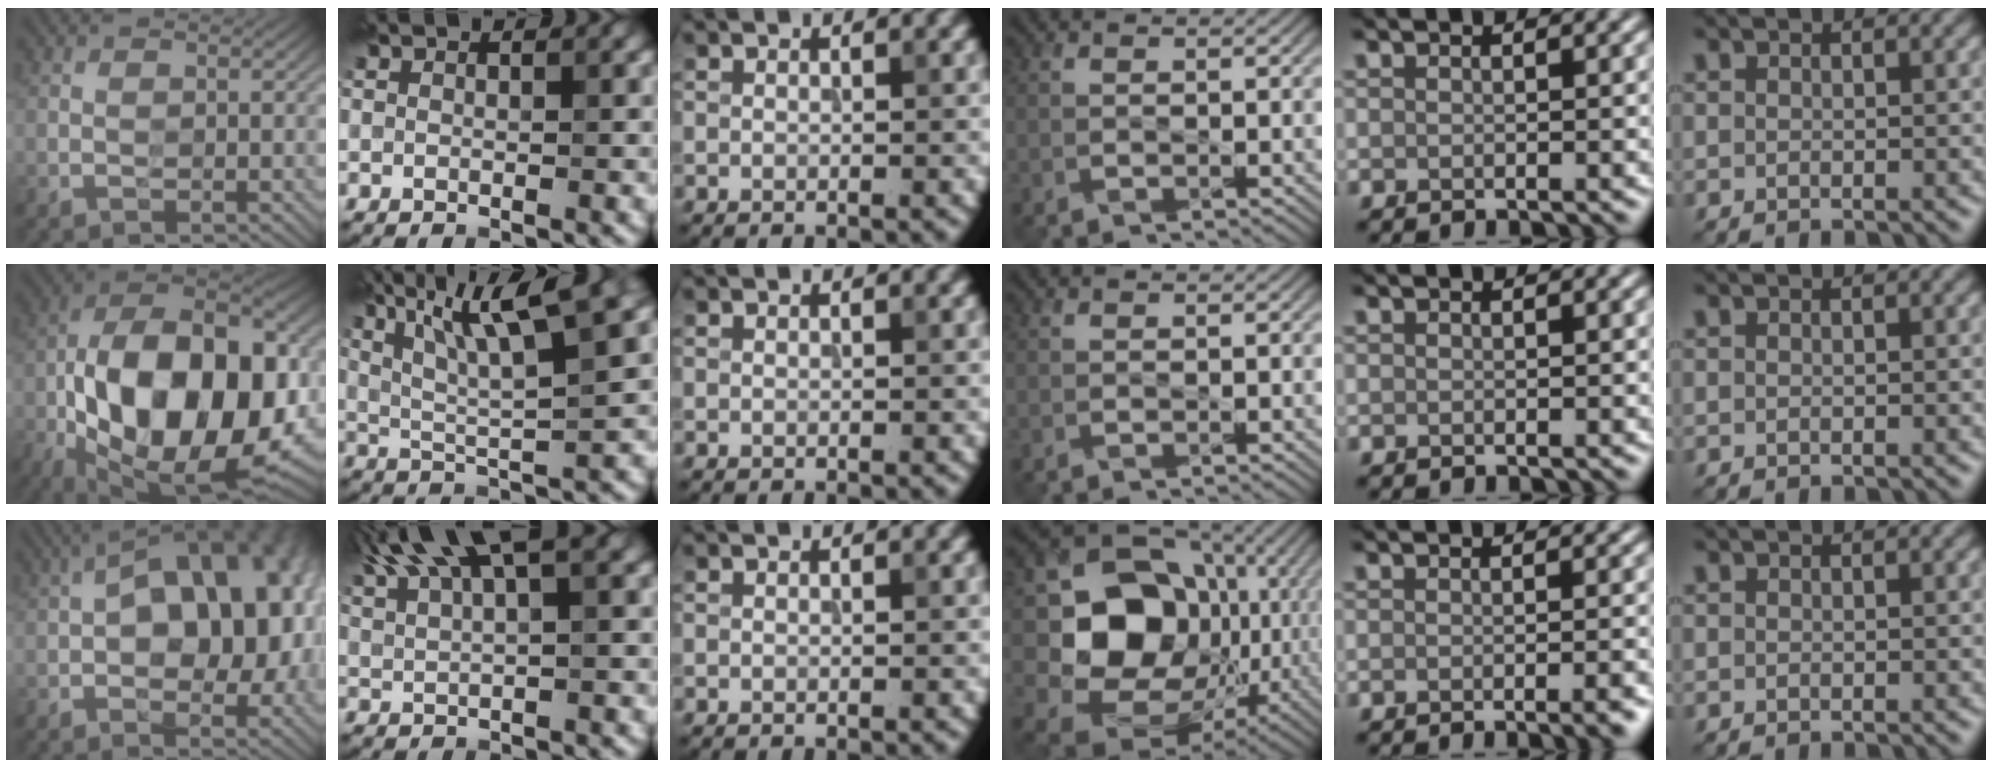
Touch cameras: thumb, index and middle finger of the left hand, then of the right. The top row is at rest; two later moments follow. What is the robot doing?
{"motion": "wipe", "object": "compact mirror"}